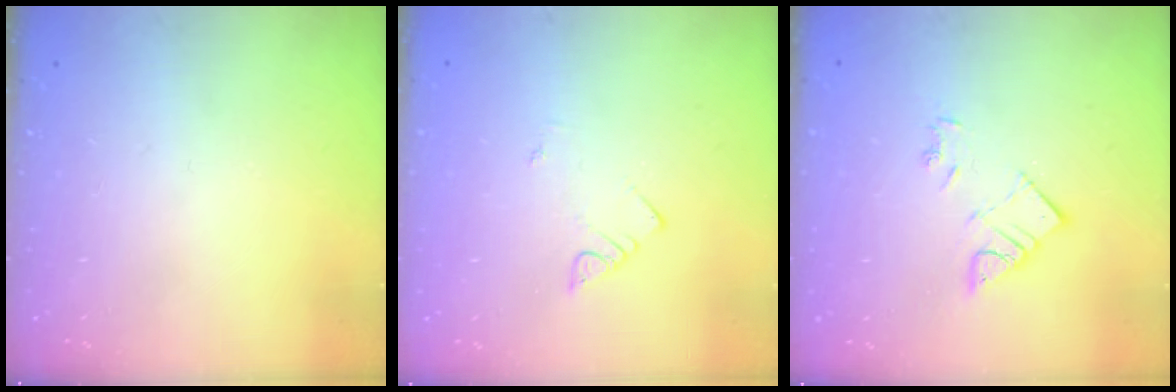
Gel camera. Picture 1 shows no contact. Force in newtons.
{"total": 2.2, "press": 2.2, "slide": 0.3}
{"total": 7.2, "press": 7.2, "slide": 0.7}